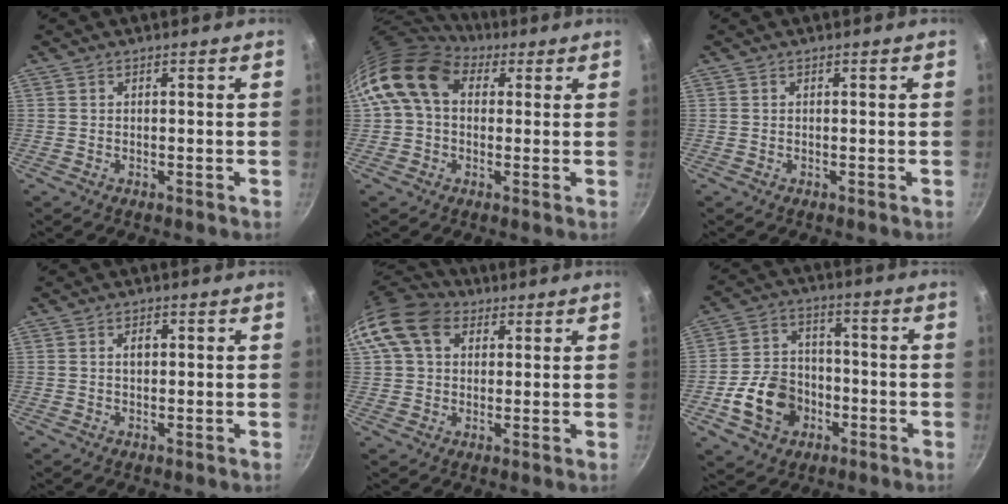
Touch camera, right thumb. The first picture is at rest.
{"total": 13.3, "force": [3.7, 9.5, 8.5], "torque": [-0.136, 0.015, 0.048]}
{"total": 0.0}
{"total": 1.8, "force": [0.4, 1.2, 1.4], "torque": [-0.014, 0.004, 0.006]}
{"total": 12.7, "force": [4.7, 9.4, 7.2], "torque": [-0.126, 0.016, 0.071]}
{"total": 12.7, "force": [-4.1, 10.1, 6.6], "torque": [-0.092, 0.040, -0.069]}